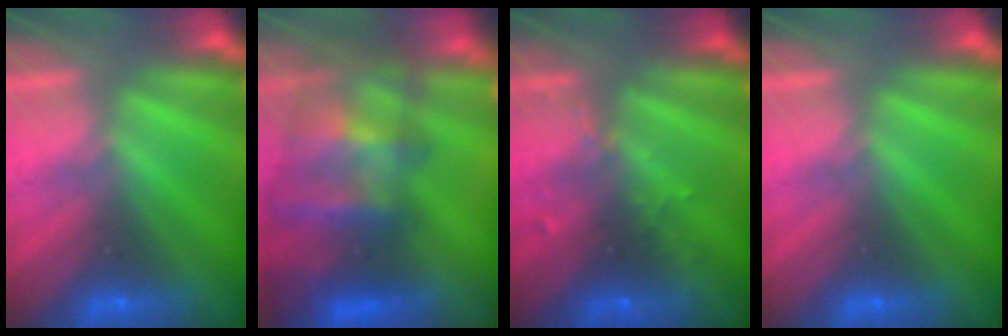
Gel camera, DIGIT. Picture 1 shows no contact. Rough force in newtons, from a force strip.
{"total": 11.5}
{"total": 2.9}
{"total": 0.0}